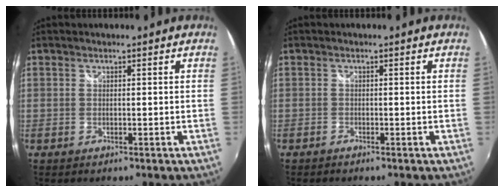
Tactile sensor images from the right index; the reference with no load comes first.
{"total": 0.7, "force": [-0.6, 0.3, 0.2], "torque": [-0.006, -0.002, -0.015]}